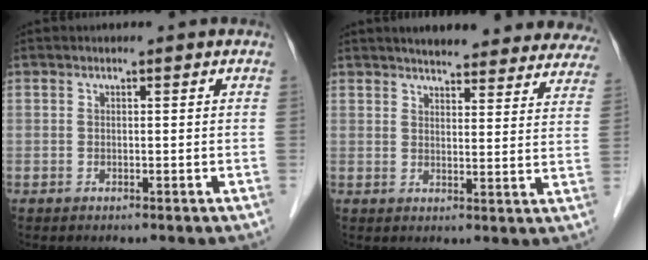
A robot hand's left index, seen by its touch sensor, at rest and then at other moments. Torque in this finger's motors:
{"motor_torque": [0.00, -1.13, 0.36, 0.11]}